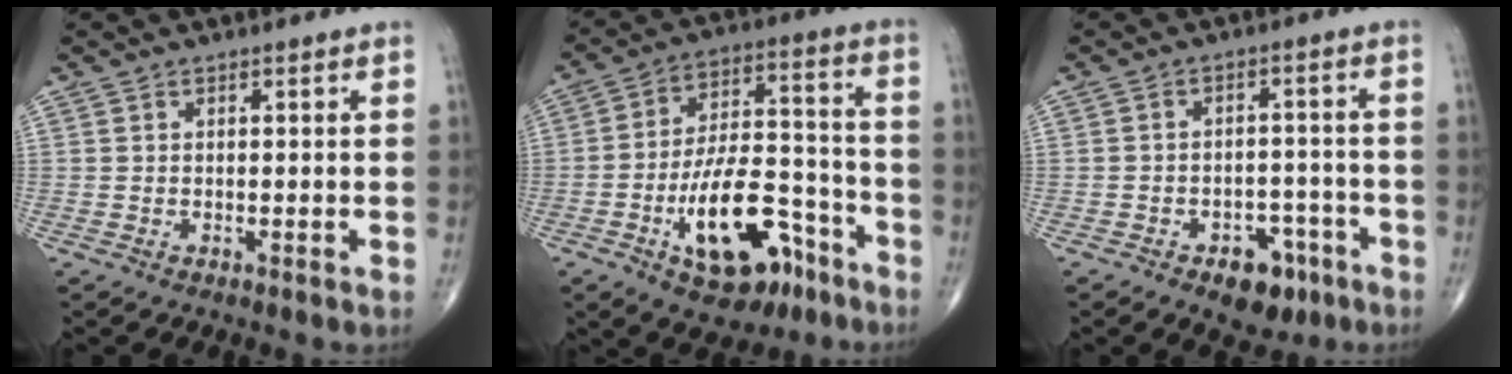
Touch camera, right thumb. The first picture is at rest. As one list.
[{"total": 18.3, "force": [-8.8, 8.8, 13.3], "torque": [-0.194, 0.068, -0.134]}, {"total": 7.7, "force": [-4.4, 4.8, 4.2], "torque": [-0.028, 0.035, -0.058]}]